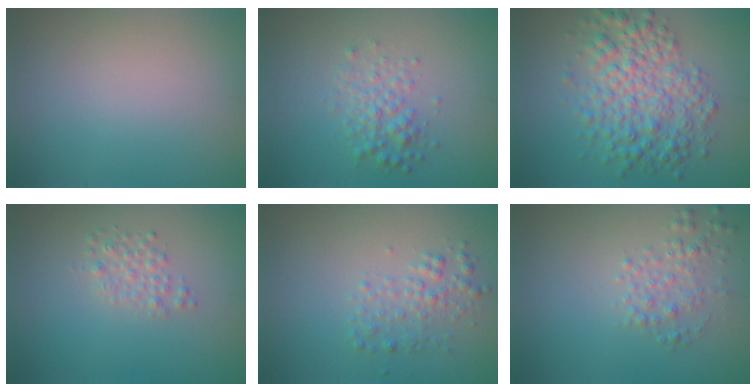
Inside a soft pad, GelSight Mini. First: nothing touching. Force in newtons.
{"total": 2.3, "press": 2.3, "slide": 0.1}
{"total": 5.9, "press": 5.9, "slide": 0.0}
{"total": 1.5, "press": 1.5, "slide": 0.0}
{"total": 2.0, "press": 2.0, "slide": 0.1}
{"total": 1.9, "press": 1.9, "slide": 0.0}